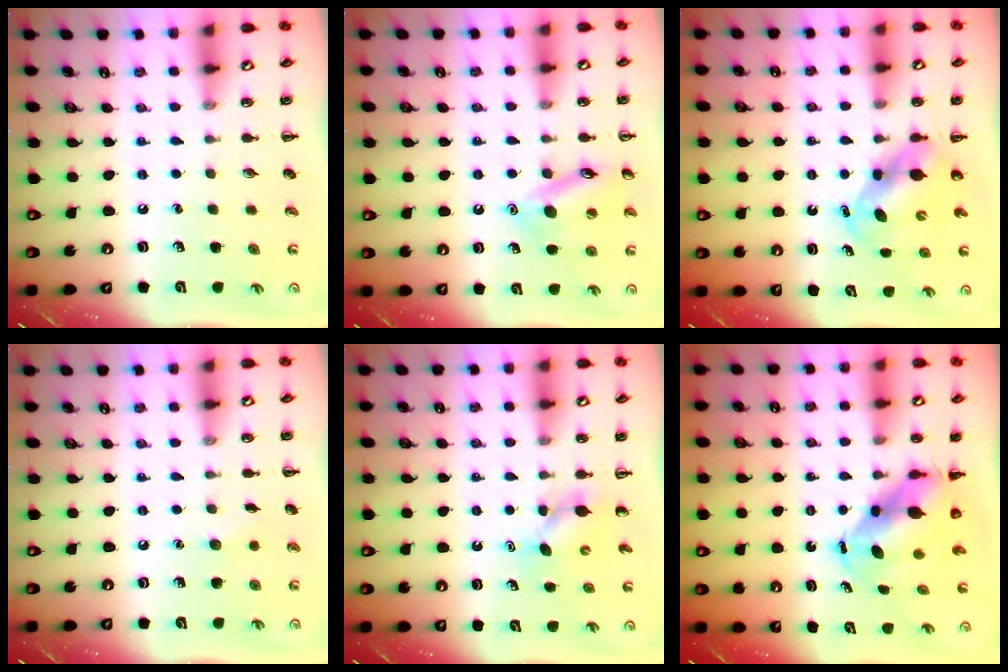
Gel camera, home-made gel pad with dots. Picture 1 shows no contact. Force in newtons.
{"total": 13.1, "press": 12.9, "slide": 2.3}
{"total": 5.6, "press": 5.5, "slide": 0.9}
{"total": 4.4, "press": 4.2, "slide": 1.2}
{"total": 4.1, "press": 4.0, "slide": 1.0}
{"total": 7.4, "press": 7.1, "slide": 1.9}